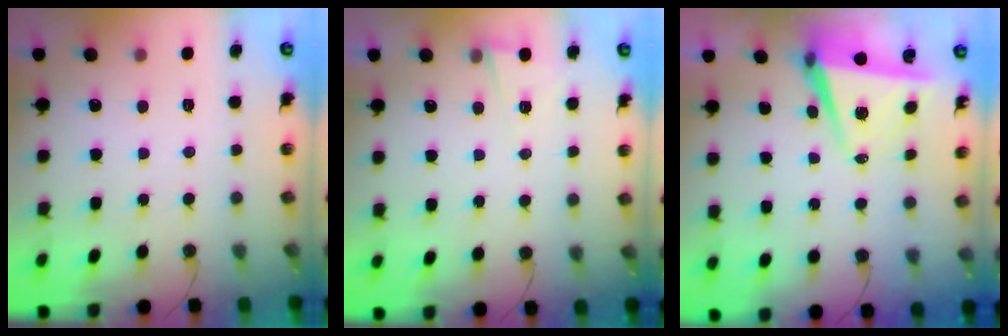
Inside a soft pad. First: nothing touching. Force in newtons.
{"total": 2.9, "press": 2.7, "slide": 1.1}
{"total": 5.9, "press": 4.7, "slide": 3.6}